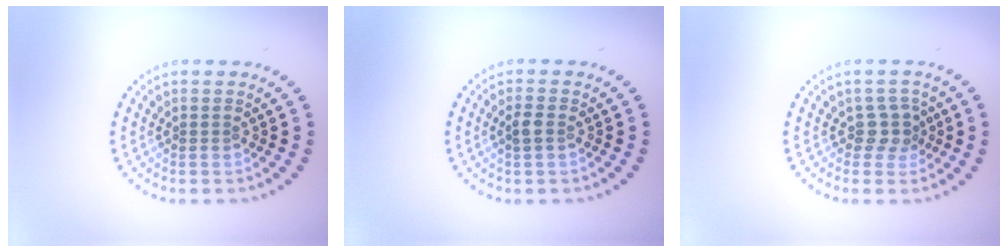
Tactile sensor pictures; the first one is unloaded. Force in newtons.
{"total": 1.2, "press": 1.2, "slide": 0.3}
{"total": 1.9, "press": 1.5, "slide": 1.2}